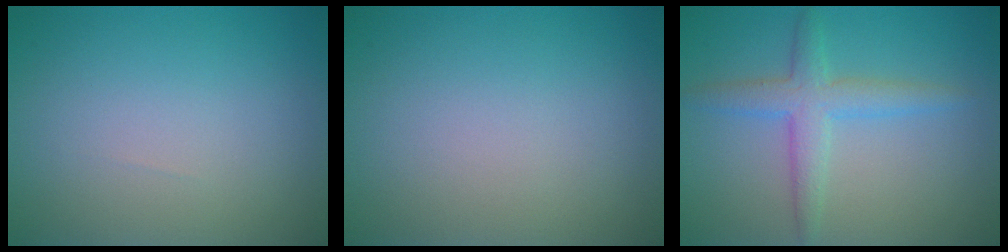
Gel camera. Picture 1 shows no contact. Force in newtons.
{"total": 0.0}
{"total": 3.3, "press": 3.3, "slide": 0.1}